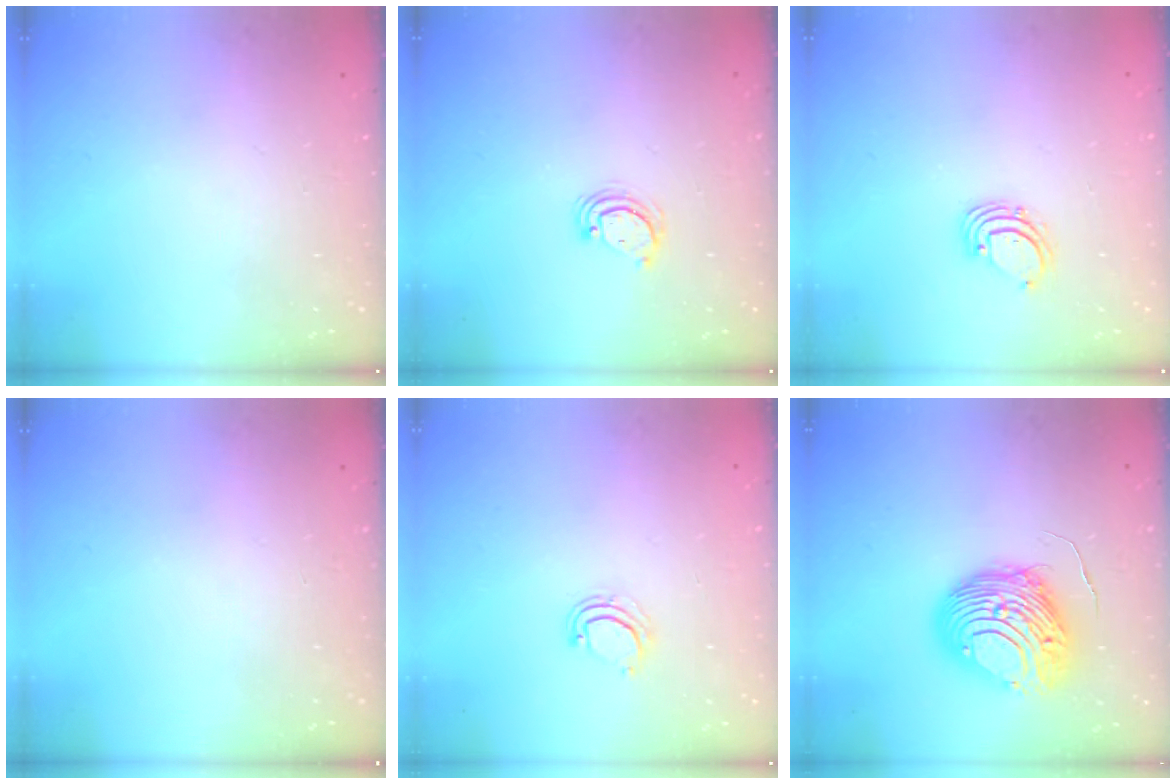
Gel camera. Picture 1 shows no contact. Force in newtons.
{"total": 4.0, "press": 4.0, "slide": 0.4}
{"total": 1.6, "press": 1.6, "slide": 0.1}
{"total": 0.0}
{"total": 2.2, "press": 2.2, "slide": 0.1}
{"total": 10.6, "press": 10.5, "slide": 1.4}